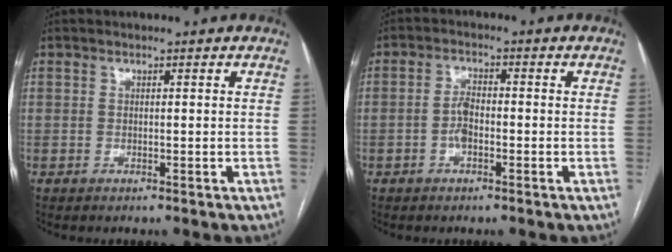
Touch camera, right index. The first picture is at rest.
{"total": 3.0, "force": [-0.9, 1.3, 2.6], "torque": [-0.053, 0.006, -0.019]}